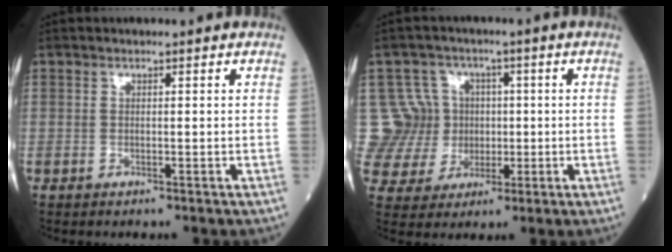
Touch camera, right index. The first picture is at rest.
{"total": 10.3, "force": [1.2, 10.1, 0.9], "torque": [-0.026, 0.042, 0.035]}